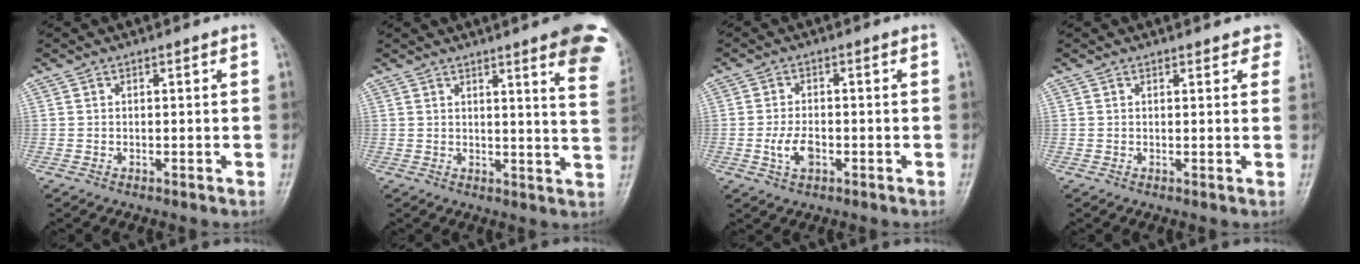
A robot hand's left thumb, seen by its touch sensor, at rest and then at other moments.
{"total": 13.2, "force": [7.9, 1.6, 10.5], "torque": [-0.106, -0.035, 0.077]}
{"total": 4.3, "force": [-1.2, 2.4, 3.3], "torque": [-0.064, 0.004, -0.022]}
{"total": 3.9, "force": [3.1, 1.7, 1.5], "torque": [0.017, -0.006, 0.025]}